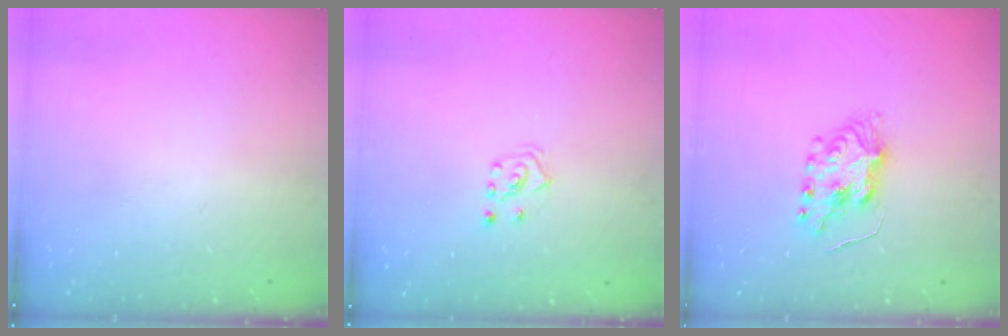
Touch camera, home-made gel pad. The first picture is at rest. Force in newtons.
{"total": 3.5, "press": 3.4, "slide": 0.9}
{"total": 8.7, "press": 8.6, "slide": 0.9}